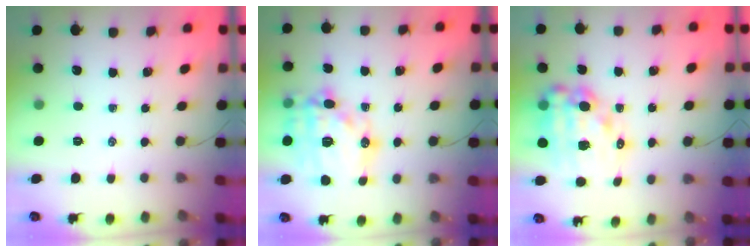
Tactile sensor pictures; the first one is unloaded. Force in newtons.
{"total": 21.8, "press": 21.5, "slide": 3.4}
{"total": 17.3, "press": 16.9, "slide": 3.6}